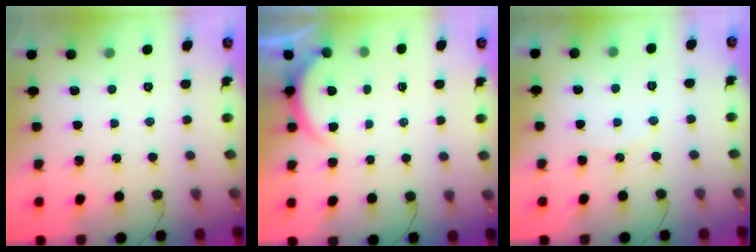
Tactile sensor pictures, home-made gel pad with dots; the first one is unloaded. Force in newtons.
{"total": 1.6, "press": 1.5, "slide": 0.6}
{"total": 4.6, "press": 4.6, "slide": 0.5}